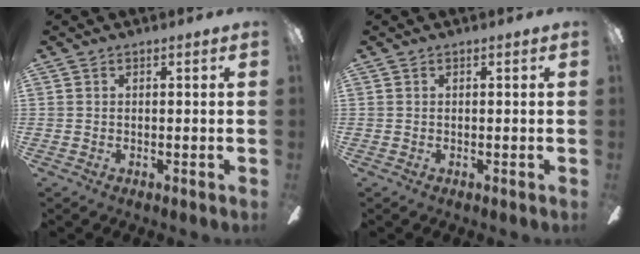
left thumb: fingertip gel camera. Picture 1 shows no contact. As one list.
[{"total": 0.0}]